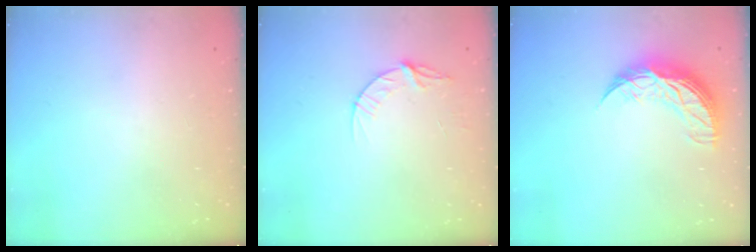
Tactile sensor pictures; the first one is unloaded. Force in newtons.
{"total": 5.6, "press": 5.6, "slide": 0.6}
{"total": 11.5, "press": 11.5, "slide": 0.9}